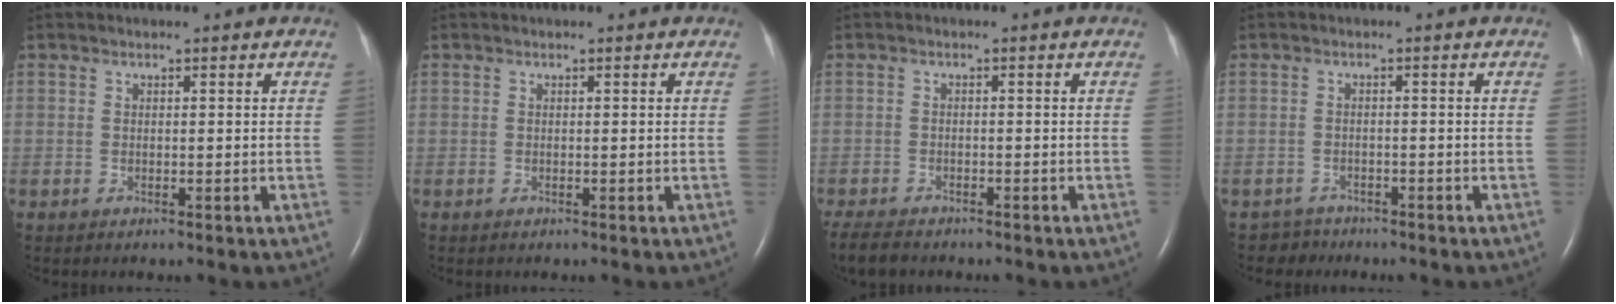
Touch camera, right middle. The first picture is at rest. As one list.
[{"total": 0.0}, {"total": 4.7, "force": [-4.1, 1.4, 1.8], "torque": [-0.035, -0.012, -0.066]}, {"total": 2.2, "force": [-1.8, 0.9, -1.0], "torque": [0.013, 0.001, -0.031]}]